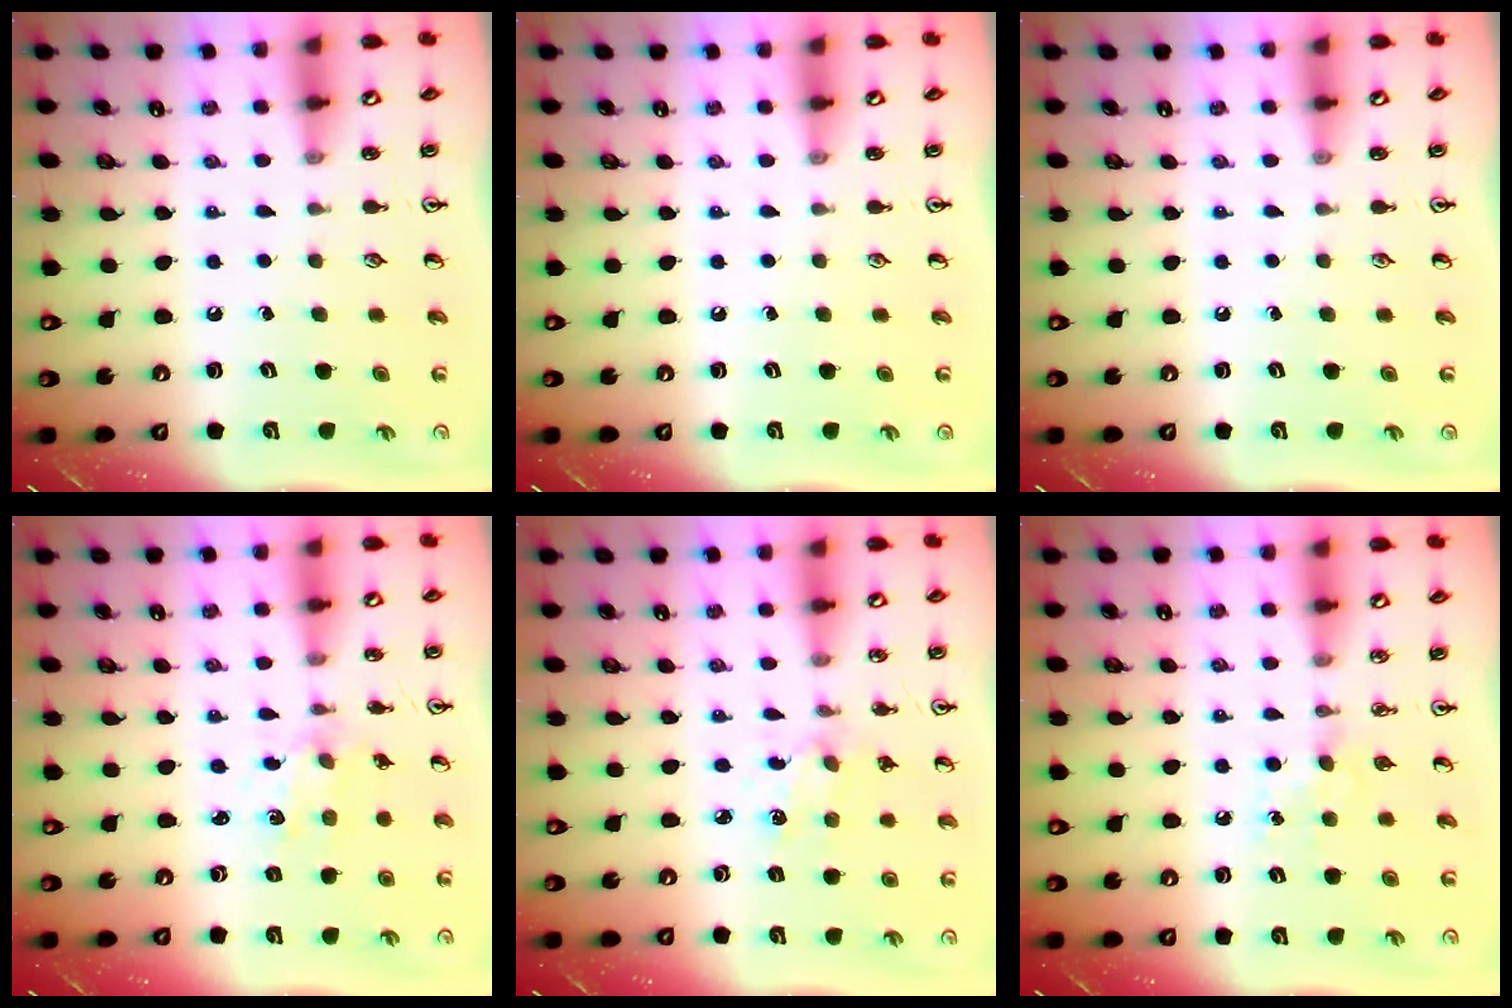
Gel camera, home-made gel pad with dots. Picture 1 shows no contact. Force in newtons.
{"total": 0.0}
{"total": 0.0}
{"total": 1.1, "press": 1.1, "slide": 0.3}
{"total": 2.0, "press": 2.0, "slide": 0.2}
{"total": 5.4, "press": 5.3, "slide": 0.8}